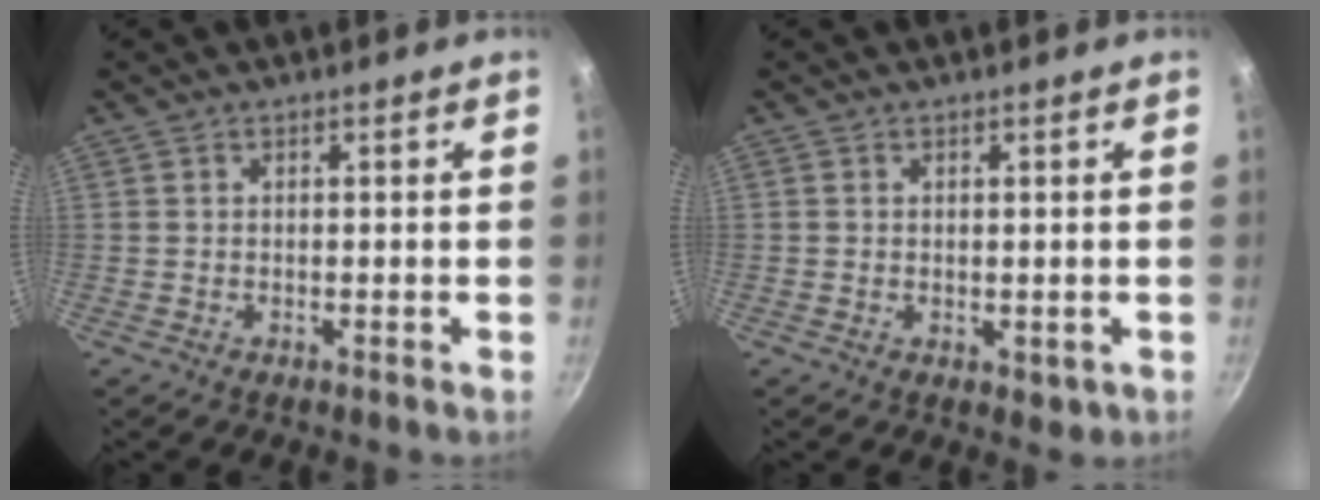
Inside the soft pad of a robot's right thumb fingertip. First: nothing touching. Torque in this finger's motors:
{"motor_torque": [-0.12, 0.24, -0.59, 0.10, -0.17]}